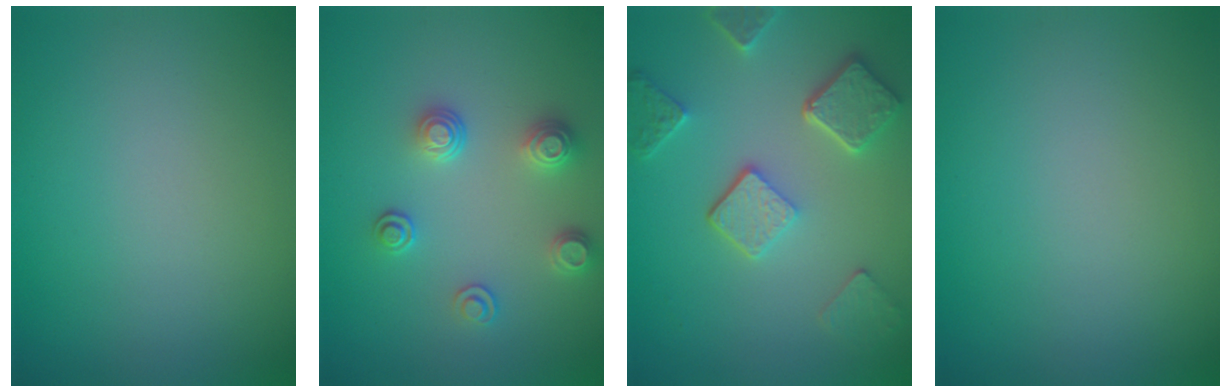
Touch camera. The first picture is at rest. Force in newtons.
{"total": 2.6, "press": 2.6, "slide": 0.5}
{"total": 5.1, "press": 3.9, "slide": 3.3}
{"total": 0.0}